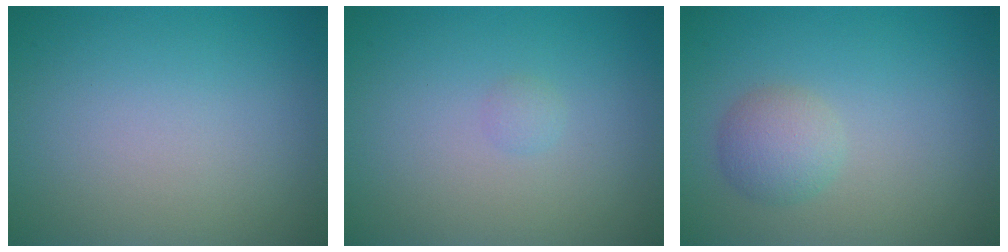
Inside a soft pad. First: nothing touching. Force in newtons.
{"total": 0.6, "press": 0.6, "slide": 0.0}
{"total": 2.4, "press": 2.4, "slide": 0.0}